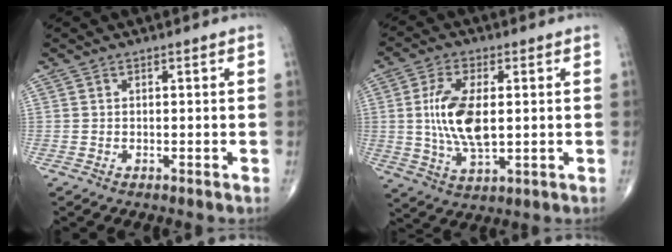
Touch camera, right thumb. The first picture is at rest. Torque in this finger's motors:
{"motor_torque": [1.83, 2.57, 1.56, 0.26, 0.17]}